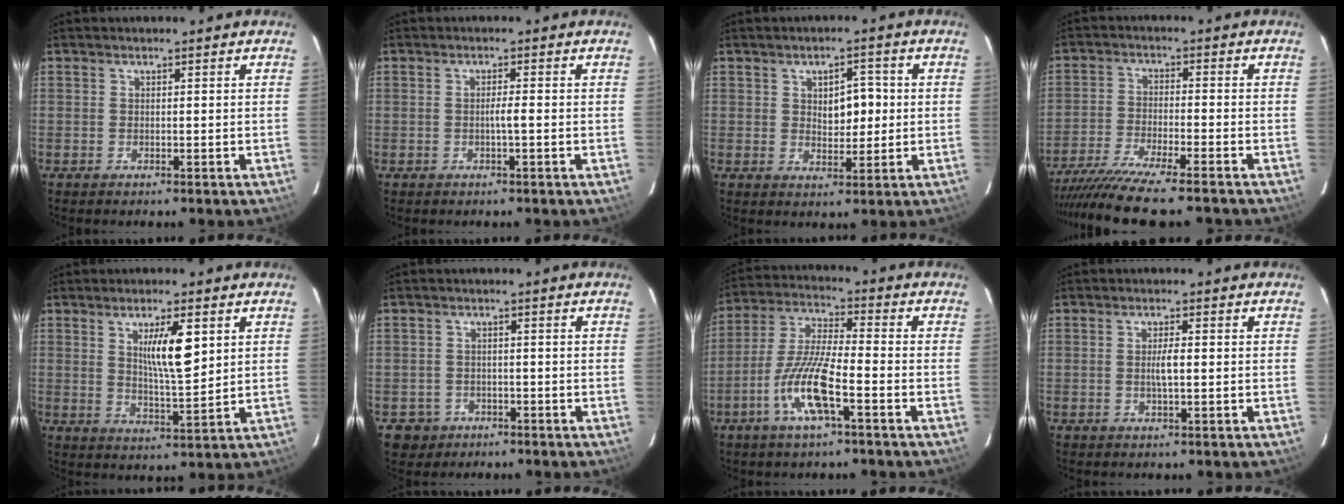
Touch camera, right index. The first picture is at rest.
{"total": 1.6, "force": [-0.4, -0.1, 1.5], "torque": [-0.028, 0.002, -0.007]}
{"total": 5.1, "force": [0.6, 2.7, 4.2], "torque": [-0.060, 0.007, 0.016]}
{"total": 16.0, "force": [-13.8, 0.4, 8.0], "torque": [-0.134, -0.034, -0.221]}
{"total": 7.8, "force": [2.7, 1.3, 7.2], "torque": [-0.123, -0.006, 0.048]}
{"total": 3.9, "force": [-1.8, 3.5, -0.1], "torque": [0.005, 0.012, -0.026]}
{"total": 11.3, "force": [-4.7, 1.5, 10.1], "torque": [-0.210, -0.003, -0.092]}
{"total": 2.7, "force": [-0.2, 0.3, 2.6], "torque": [-0.052, 0.001, -0.004]}